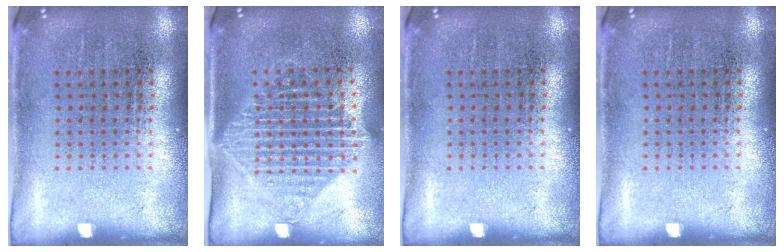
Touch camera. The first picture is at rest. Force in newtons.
{"total": 1.4, "press": 1.2, "slide": 0.9}
{"total": 0.0}
{"total": 0.0}